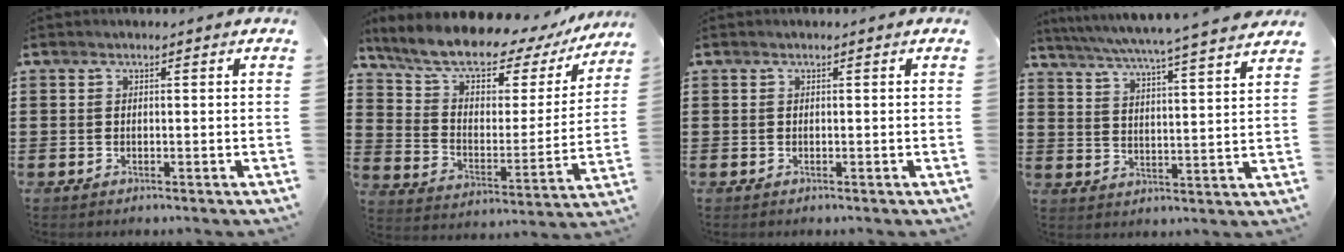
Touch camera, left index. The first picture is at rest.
{"total": 9.5, "force": [8.0, 2.6, 4.4], "torque": [-0.114, -0.052, 0.134]}
{"total": 0.0}
{"total": 5.2, "force": [4.6, -1.1, 2.0], "torque": [-0.061, -0.040, 0.072]}